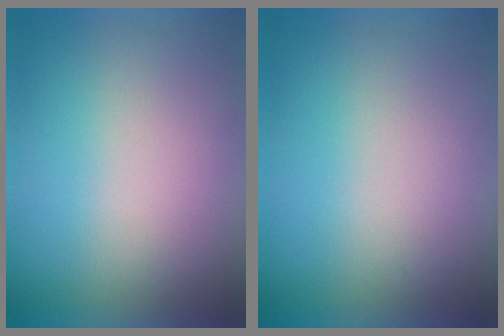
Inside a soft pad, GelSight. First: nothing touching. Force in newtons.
{"total": 0.0}